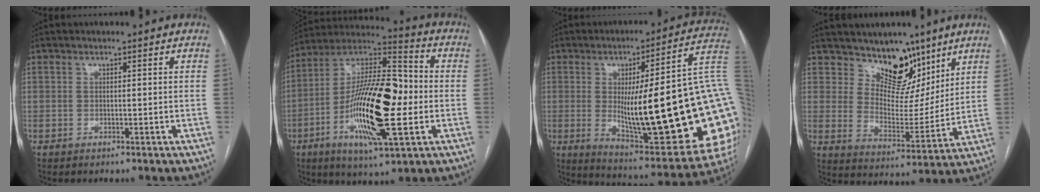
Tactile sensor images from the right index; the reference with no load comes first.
{"total": 21.5, "force": [-3.7, 5.1, 20.6], "torque": [-0.389, 0.005, -0.065]}
{"total": 33.6, "force": [-0.6, 4.8, 33.2], "torque": [-0.373, -0.003, -0.007]}
{"total": 10.9, "force": [8.6, 5.5, 3.9], "torque": [-0.050, -0.006, 0.151]}